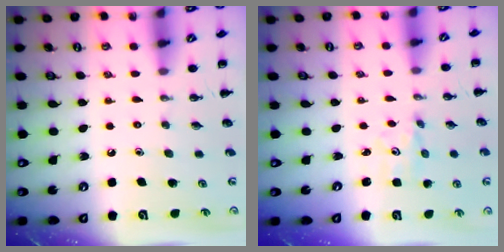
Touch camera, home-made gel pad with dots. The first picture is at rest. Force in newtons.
{"total": 2.0, "press": 1.9, "slide": 0.7}